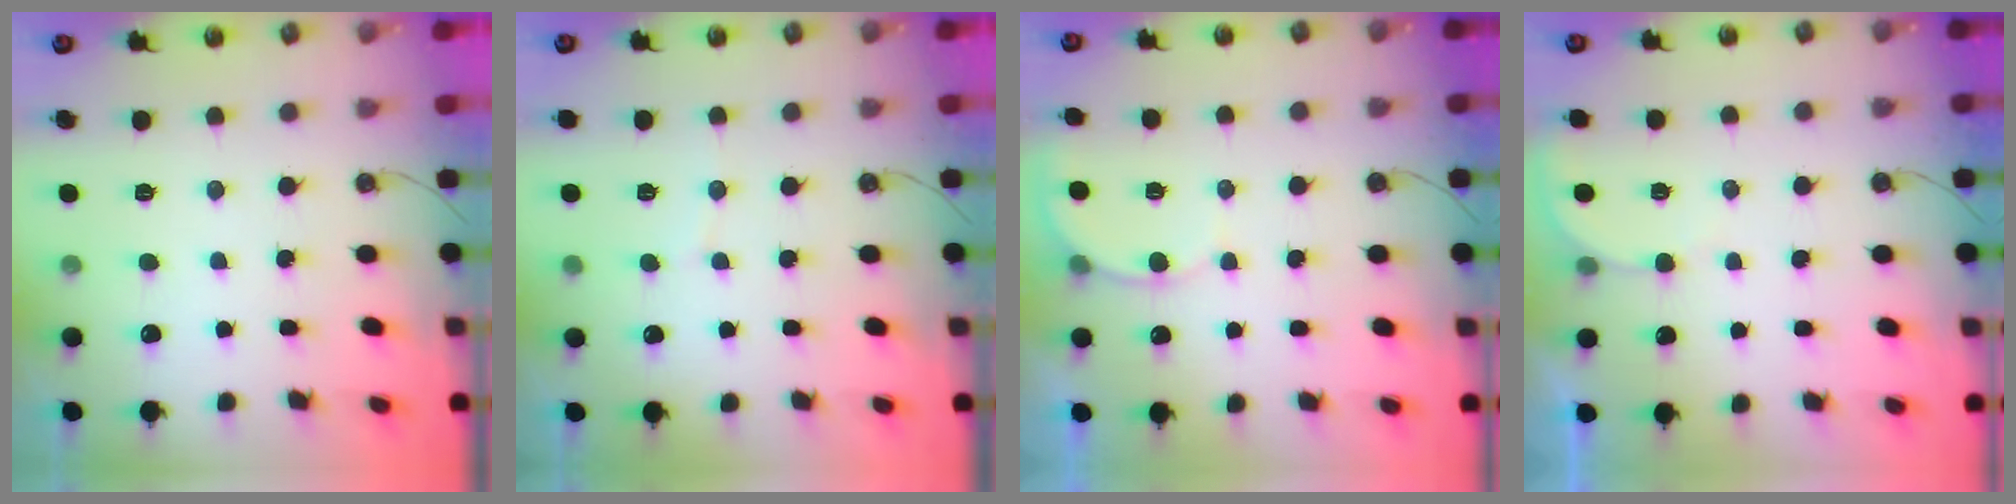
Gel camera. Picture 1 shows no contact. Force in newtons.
{"total": 2.7, "press": 2.4, "slide": 1.2}
{"total": 5.2, "press": 5.2, "slide": 0.4}
{"total": 2.6, "press": 2.6, "slide": 0.2}